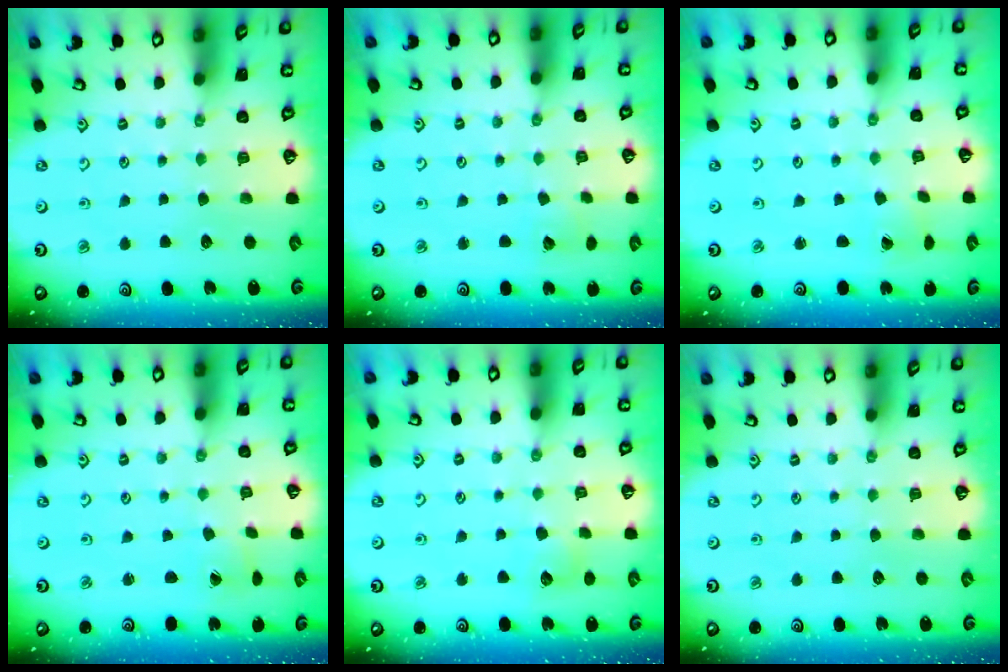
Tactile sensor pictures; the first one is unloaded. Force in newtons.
{"total": 3.9, "press": 3.9, "slide": 0.5}
{"total": 0.7, "press": 0.7, "slide": 0.1}
{"total": 0.5, "press": 0.5, "slide": 0.1}
{"total": 6.3, "press": 6.3, "slide": 0.5}
{"total": 0.0}